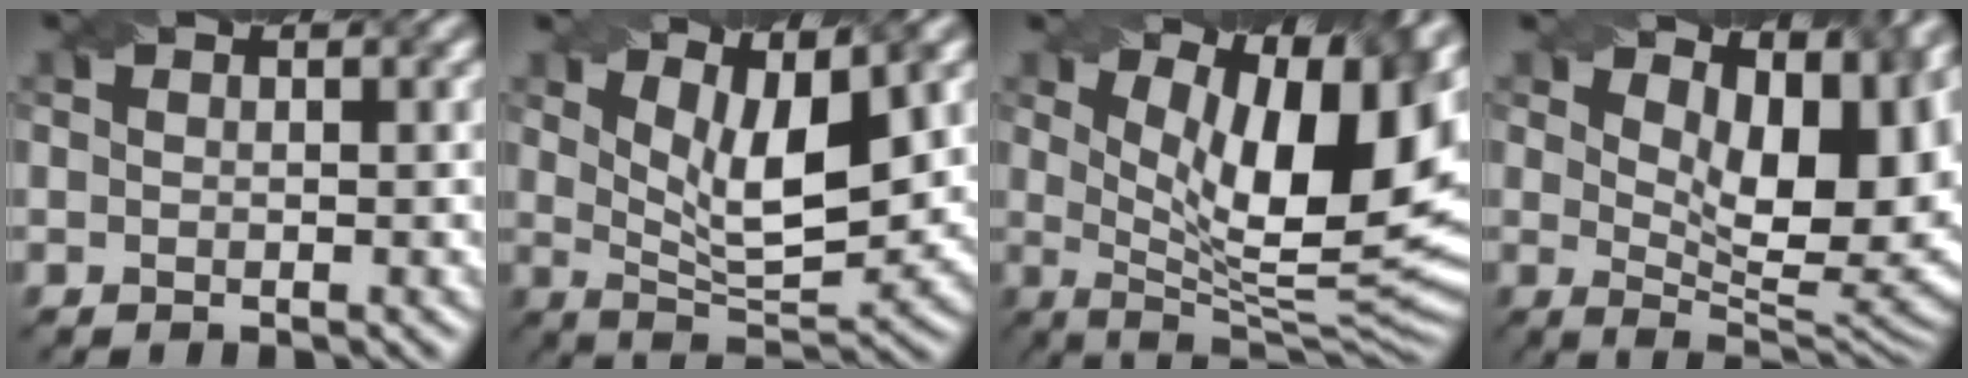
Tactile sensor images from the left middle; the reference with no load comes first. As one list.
[{"total": 6.9, "force": [3.2, 2.2, 5.7], "torque": [-0.097, -0.007, 0.055]}, {"total": 13.9, "force": [5.1, 4.5, 12.2], "torque": [-0.168, -0.005, 0.087]}, {"total": 10.9, "force": [4.9, 4.6, 8.6], "torque": [-0.115, 0.003, 0.075]}]